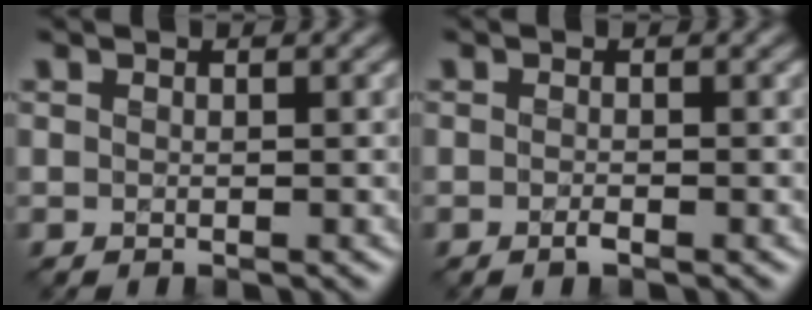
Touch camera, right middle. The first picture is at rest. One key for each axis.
{"total": 0.8, "fx": -0.5, "fy": 0.1, "fz": 0.6, "tx": -0.013, "ty": 0.001, "tz": -0.009}